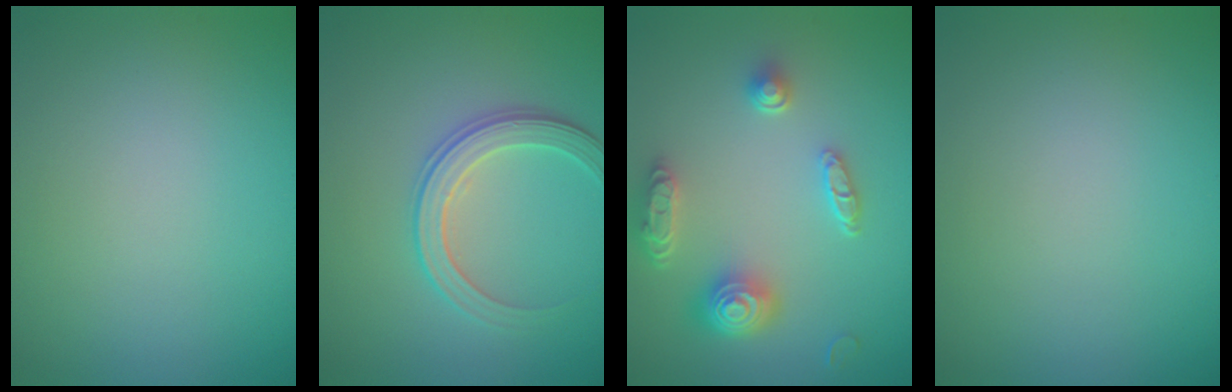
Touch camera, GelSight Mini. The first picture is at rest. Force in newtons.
{"total": 2.8, "press": 2.8, "slide": 0.3}
{"total": 4.7, "press": 3.9, "slide": 2.8}
{"total": 0.0}